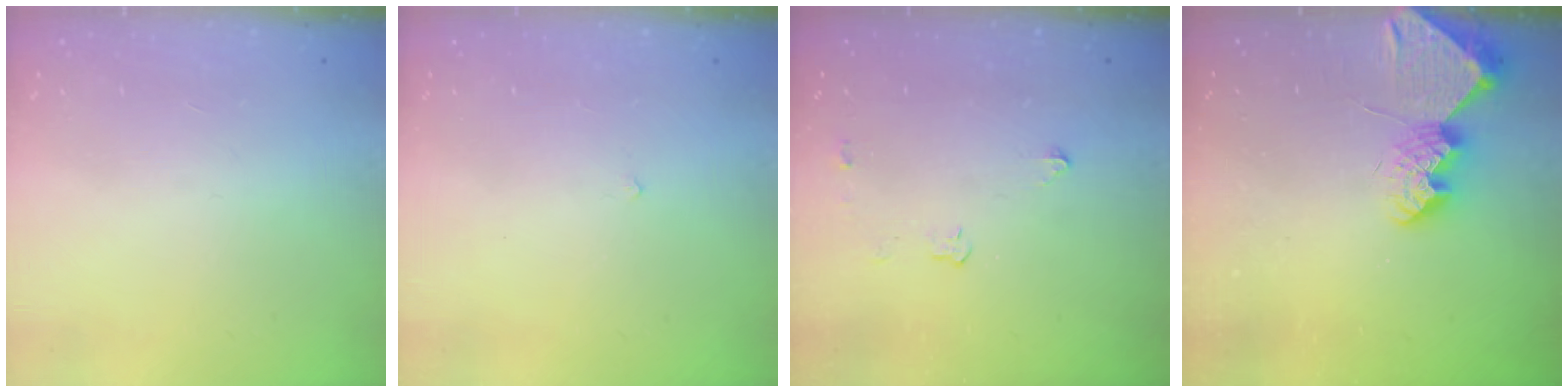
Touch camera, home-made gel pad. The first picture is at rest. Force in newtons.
{"total": 2.1, "press": 2.1, "slide": 0.4}
{"total": 3.1, "press": 3.0, "slide": 0.5}
{"total": 8.6, "press": 8.6, "slide": 0.7}